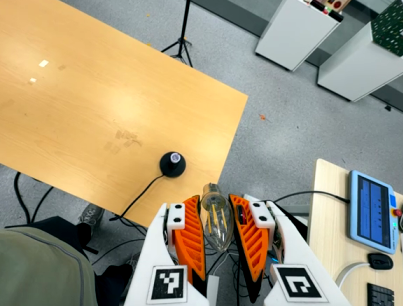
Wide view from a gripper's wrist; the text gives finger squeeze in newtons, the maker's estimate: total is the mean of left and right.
{"total": 21.8, "left": 24.7, "right": 18.9}